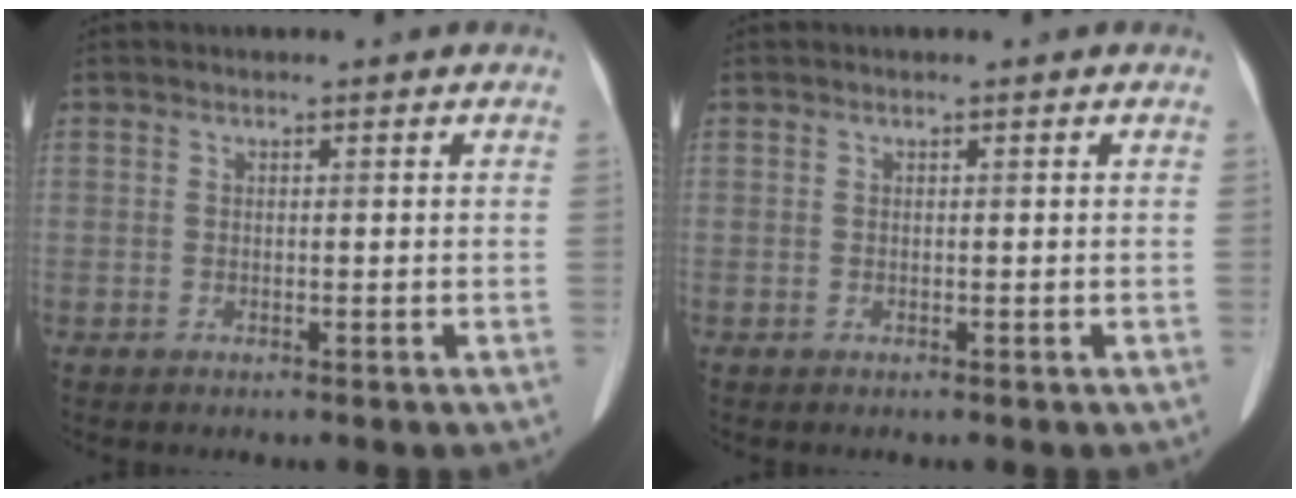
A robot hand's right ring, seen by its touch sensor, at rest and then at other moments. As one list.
[{"total": 0.0}]